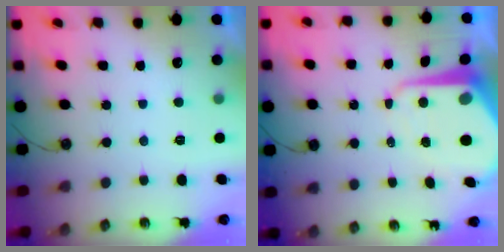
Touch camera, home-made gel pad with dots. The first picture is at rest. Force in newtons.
{"total": 10.8, "press": 10.7, "slide": 1.0}